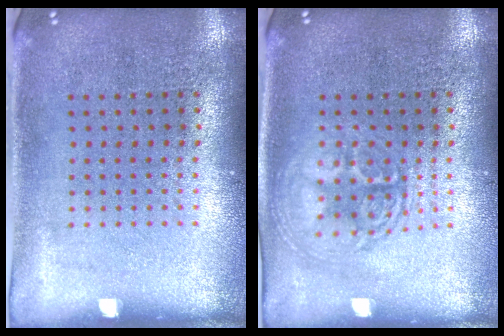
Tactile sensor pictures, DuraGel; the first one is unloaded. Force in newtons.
{"total": 1.7, "press": 1.7, "slide": 0.3}